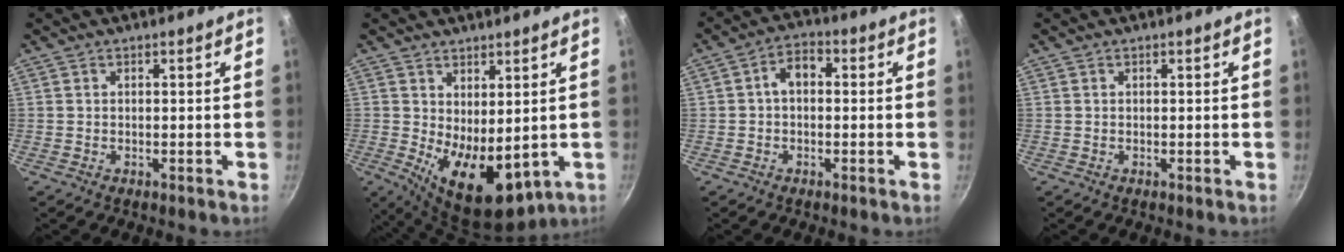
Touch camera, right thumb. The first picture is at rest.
{"total": 11.8, "force": [-0.1, 6.2, 10.1], "torque": [-0.130, -0.026, 0.021]}
{"total": 4.9, "force": [0.2, 3.3, 3.6], "torque": [-0.047, 0.015, -0.007]}
{"total": 0.0}